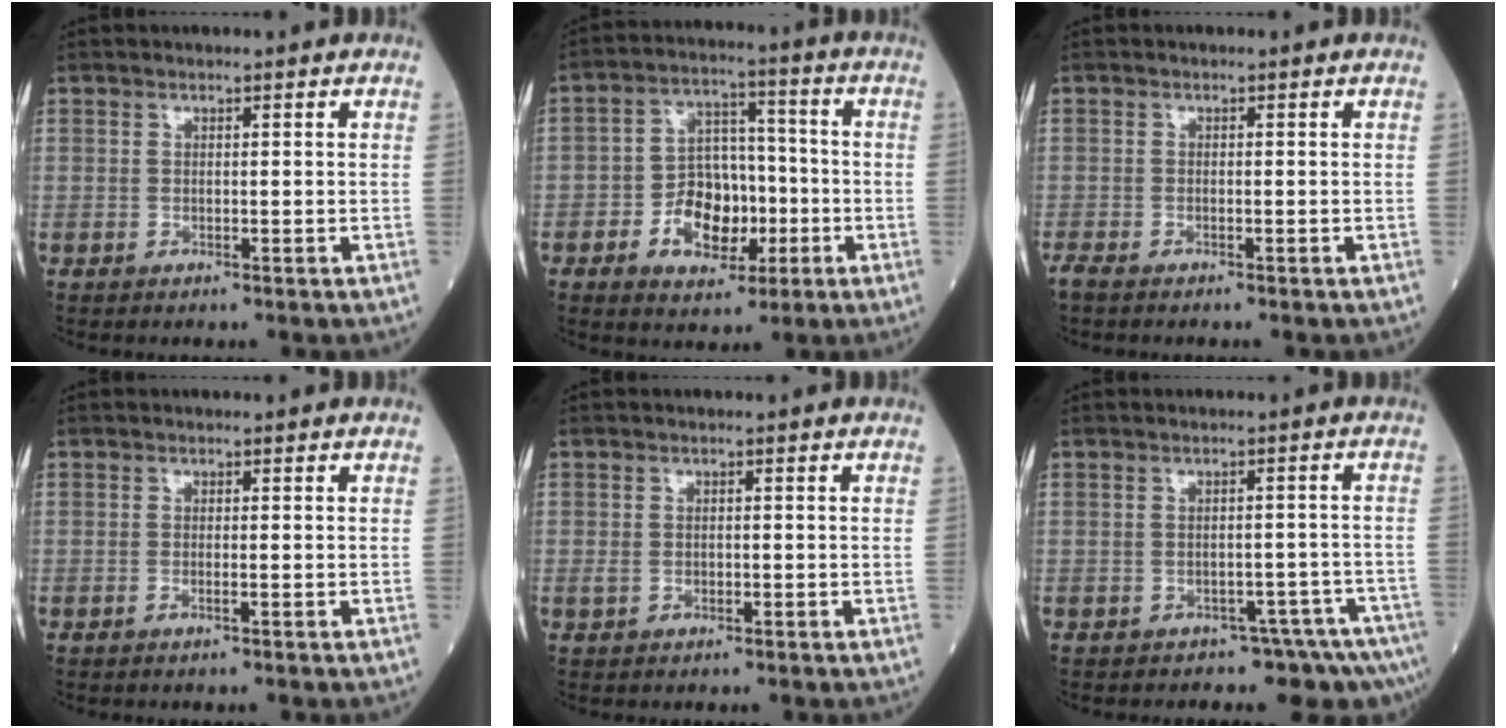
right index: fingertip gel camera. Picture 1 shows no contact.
{"total": 9.9, "force": [-3.2, 6.3, 6.9], "torque": [-0.125, 0.019, -0.049]}
{"total": 2.5, "force": [-2.1, 0.6, 1.2], "torque": [-0.027, -0.008, -0.031]}
{"total": 0.6, "force": [-0.3, -0.1, 0.5], "torque": [-0.012, 0.000, -0.005]}
{"total": 1.5, "force": [-0.3, 1.1, 0.9], "torque": [-0.025, 0.006, -0.003]}
{"total": 5.9, "force": [-5.2, 2.2, 1.7], "torque": [-0.006, 0.022, -0.060]}